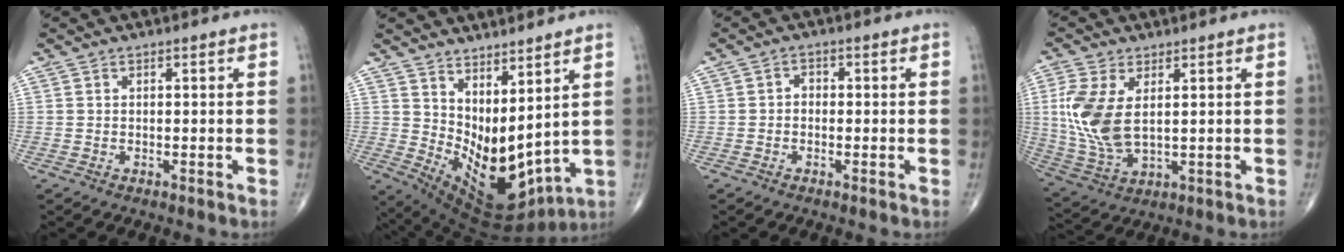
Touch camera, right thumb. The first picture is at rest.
{"total": 15.4, "force": [5.7, 7.1, 12.4], "torque": [-0.186, -0.052, 0.128]}
{"total": 1.7, "force": [-0.3, 1.3, 0.9], "torque": [0.000, 0.008, -0.012]}
{"total": 11.6, "force": [2.0, 6.2, 9.6], "torque": [-0.217, -0.010, 0.051]}